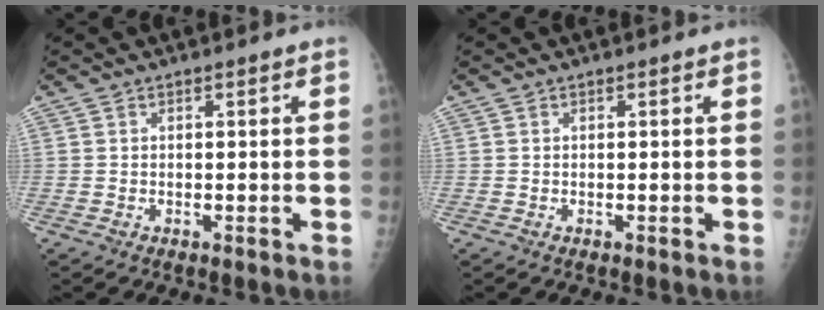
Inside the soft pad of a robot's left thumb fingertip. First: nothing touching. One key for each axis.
{"total": 0.0}